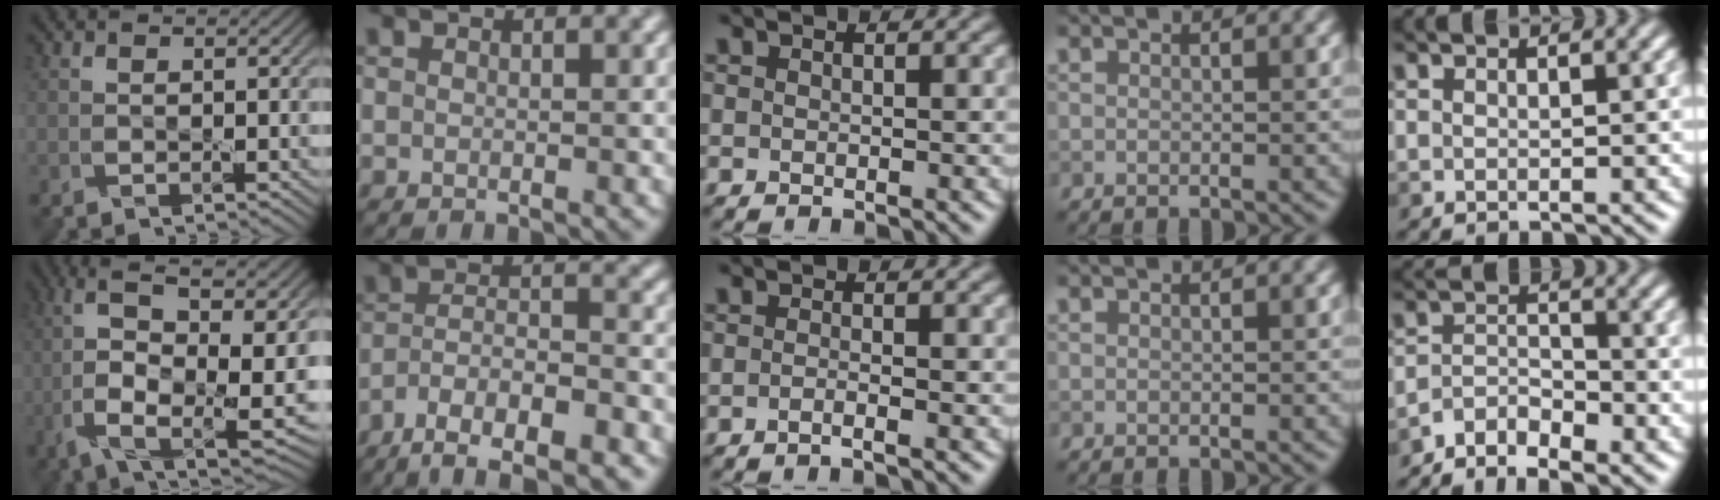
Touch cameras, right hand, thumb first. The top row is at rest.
{"thumb": {"total": 13.5, "force": [-0.5, 5.3, 12.4], "torque": [-0.274, -0.010, -0.005]}, "index": {"total": 8.7, "force": [-6.5, 2.7, 5.1], "torque": [-0.092, 0.002, -0.109]}, "middle": {"total": 0.8, "force": [-0.5, 0.1, 0.7], "torque": [-0.011, -0.003, -0.012]}, "little": {"total": 3.7, "force": [-3.0, 1.4, 1.7], "torque": [-0.027, 0.002, -0.064]}}